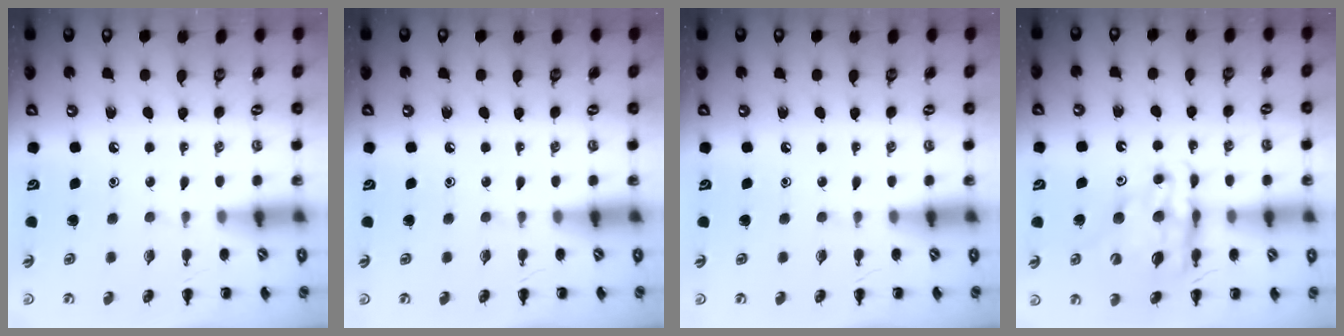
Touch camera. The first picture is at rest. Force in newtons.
{"total": 0.0}
{"total": 0.0}
{"total": 13.2, "press": 12.6, "slide": 3.8}